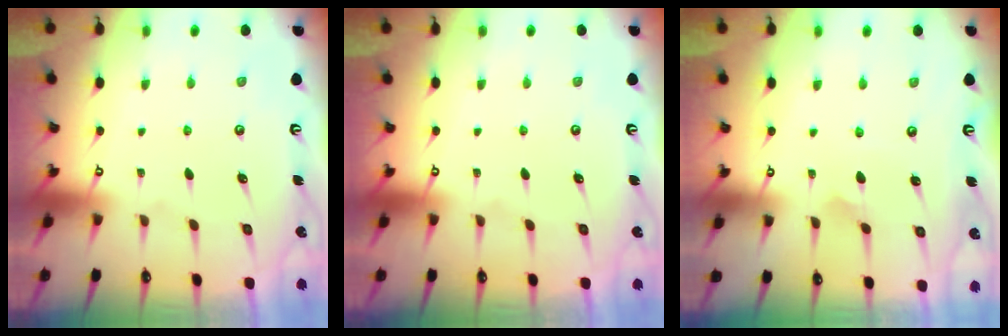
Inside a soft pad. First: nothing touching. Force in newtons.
{"total": 0.0}
{"total": 2.7, "press": 2.7, "slide": 0.1}